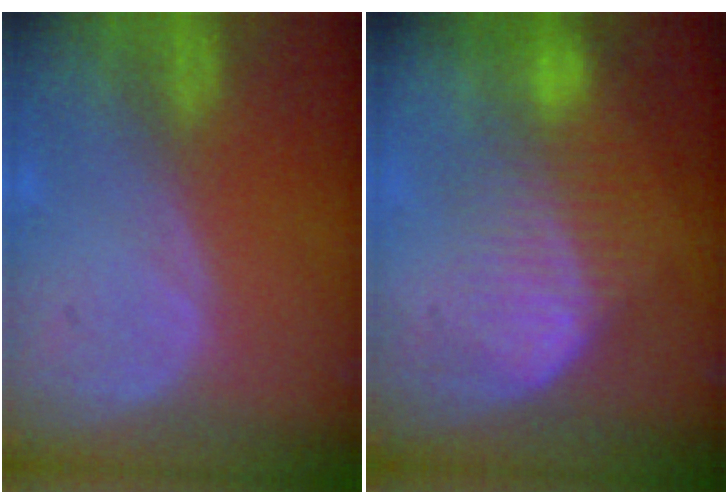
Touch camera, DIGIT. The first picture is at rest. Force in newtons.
{"total": 6.9, "press": 6.7, "slide": 1.5}